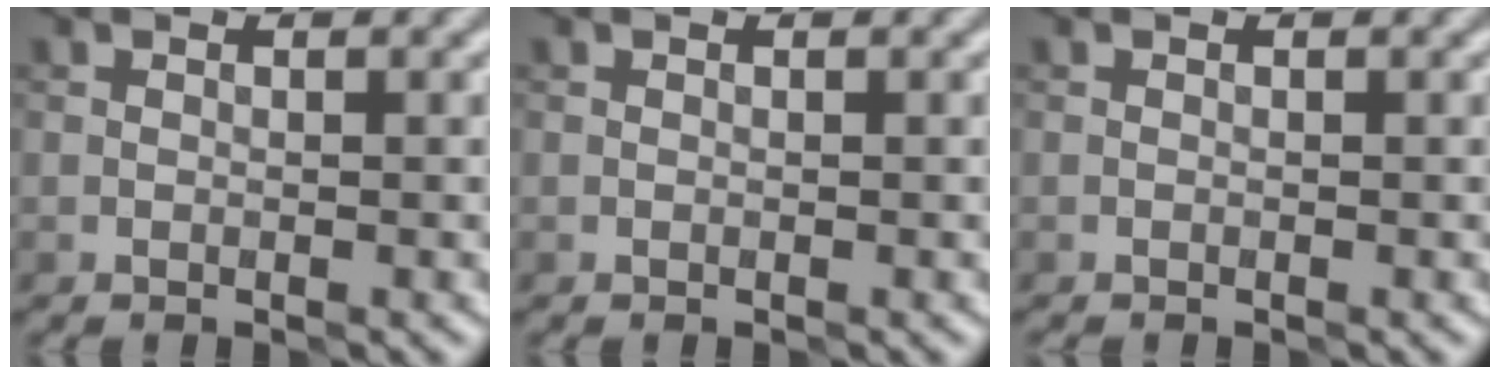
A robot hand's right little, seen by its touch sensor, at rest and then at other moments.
{"total": 0.0}
{"total": 0.0}